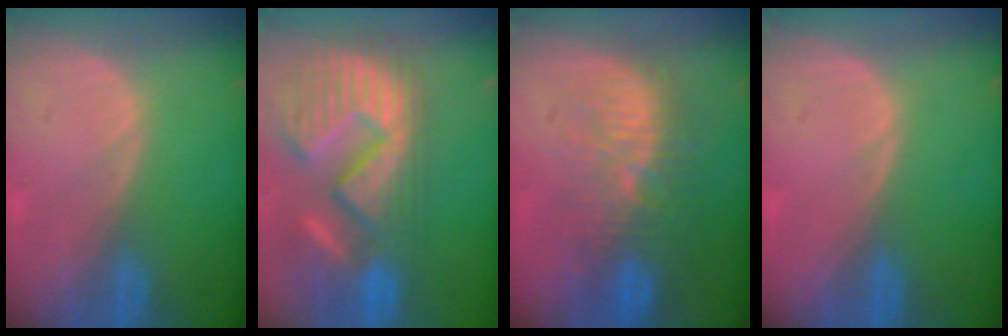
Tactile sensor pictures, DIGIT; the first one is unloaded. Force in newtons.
{"total": 15.3, "press": 12.7, "slide": 8.4}
{"total": 10.4, "press": 9.3, "slide": 4.5}
{"total": 0.0}